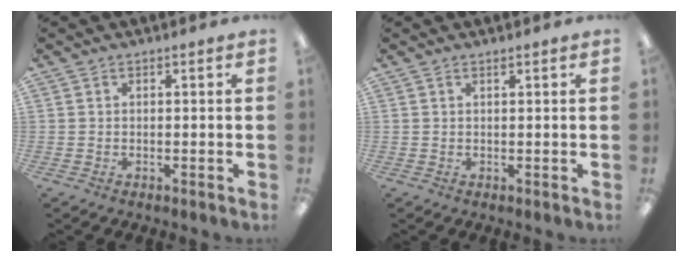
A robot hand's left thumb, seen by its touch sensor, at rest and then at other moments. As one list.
[{"total": 0.6, "force": [0.5, 0.2, 0.3], "torque": [-0.006, 0.001, 0.010]}]